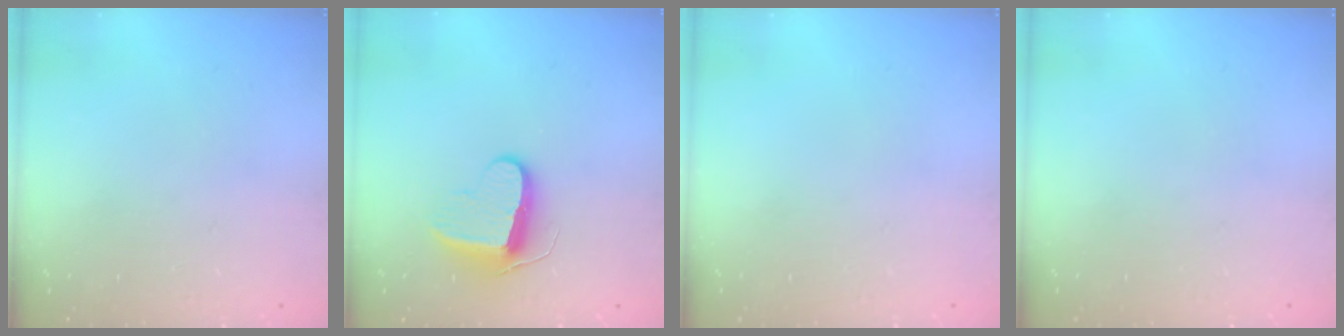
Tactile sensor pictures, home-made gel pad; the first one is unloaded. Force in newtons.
{"total": 9.9, "press": 9.9, "slide": 0.2}
{"total": 0.0}
{"total": 0.0}